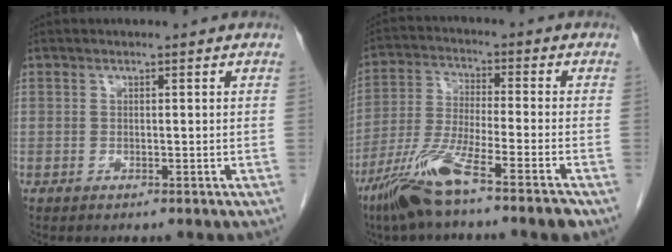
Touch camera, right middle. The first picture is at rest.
{"total": 11.5, "force": [-7.7, -0.1, 8.6], "torque": [-0.180, -0.028, -0.149]}